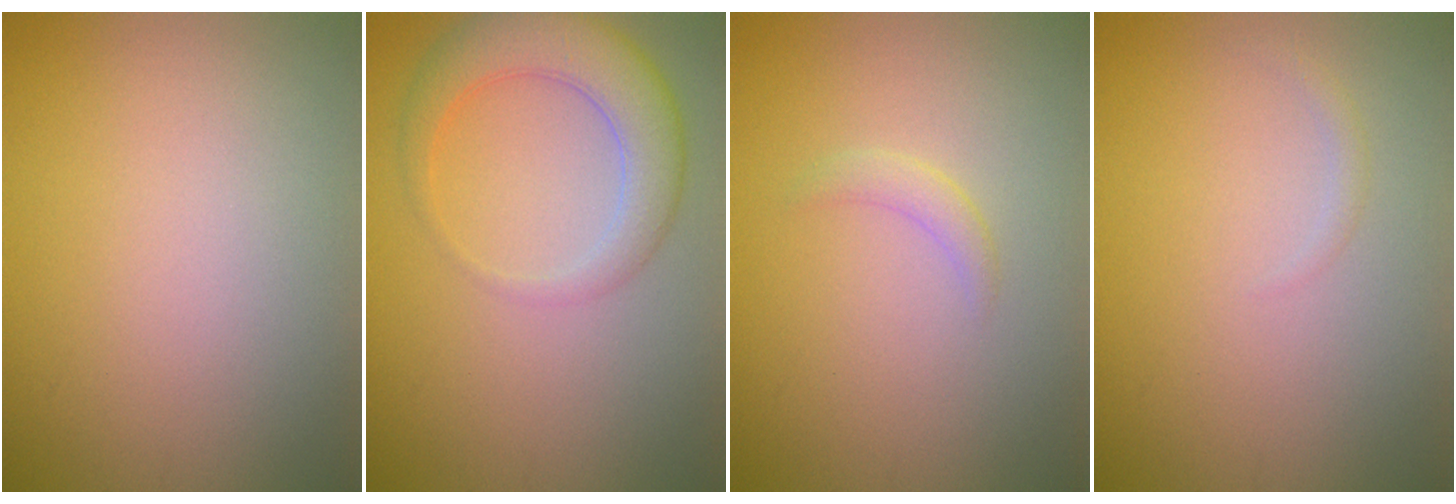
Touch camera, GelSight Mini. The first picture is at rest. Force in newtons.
{"total": 4.9, "press": 4.9, "slide": 0.4}
{"total": 1.2, "press": 1.2, "slide": 0.1}
{"total": 0.7, "press": 0.7, "slide": 0.1}